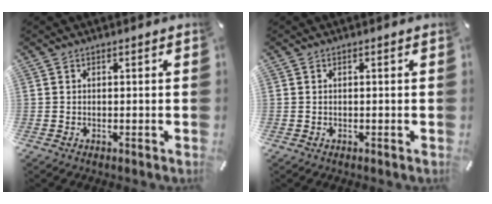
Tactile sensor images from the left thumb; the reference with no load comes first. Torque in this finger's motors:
{"motor_torque": [-0.16, -0.22, 0.00, 0.18, 0.03]}